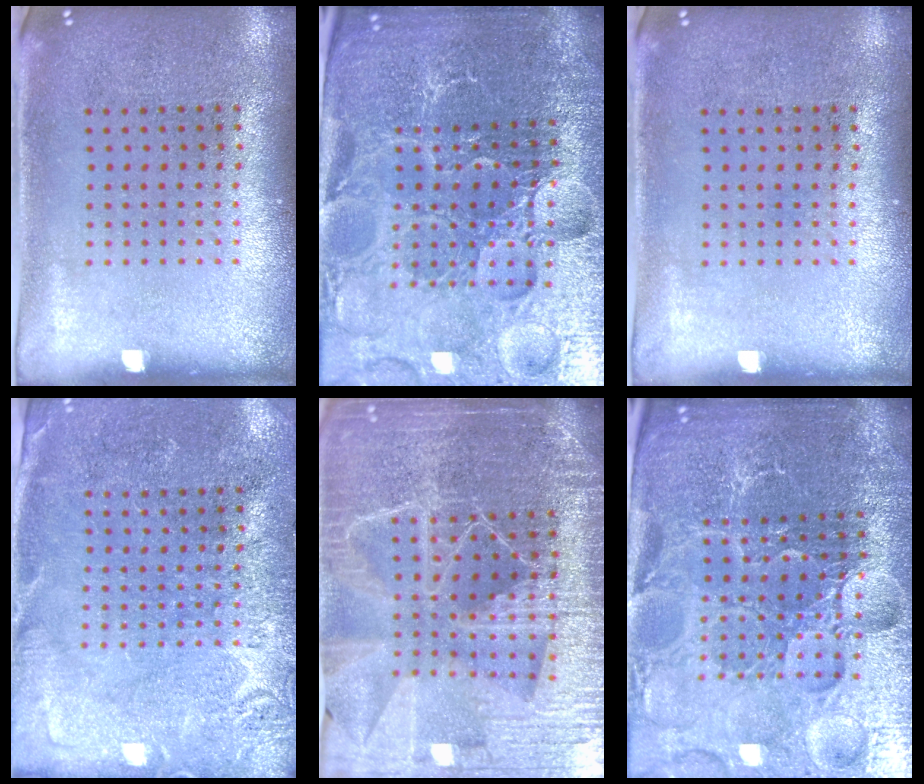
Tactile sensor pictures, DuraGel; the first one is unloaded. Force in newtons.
{"total": 5.5, "press": 5.1, "slide": 1.9}
{"total": 0.0}
{"total": 2.7, "press": 2.7, "slide": 0.7}
{"total": 5.9, "press": 5.2, "slide": 2.9}
{"total": 5.5, "press": 5.1, "slide": 1.9}